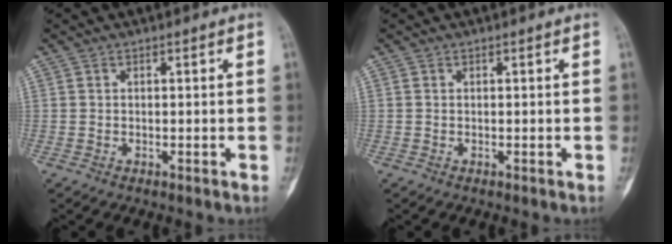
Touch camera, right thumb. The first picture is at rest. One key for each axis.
{"total": 0.0}